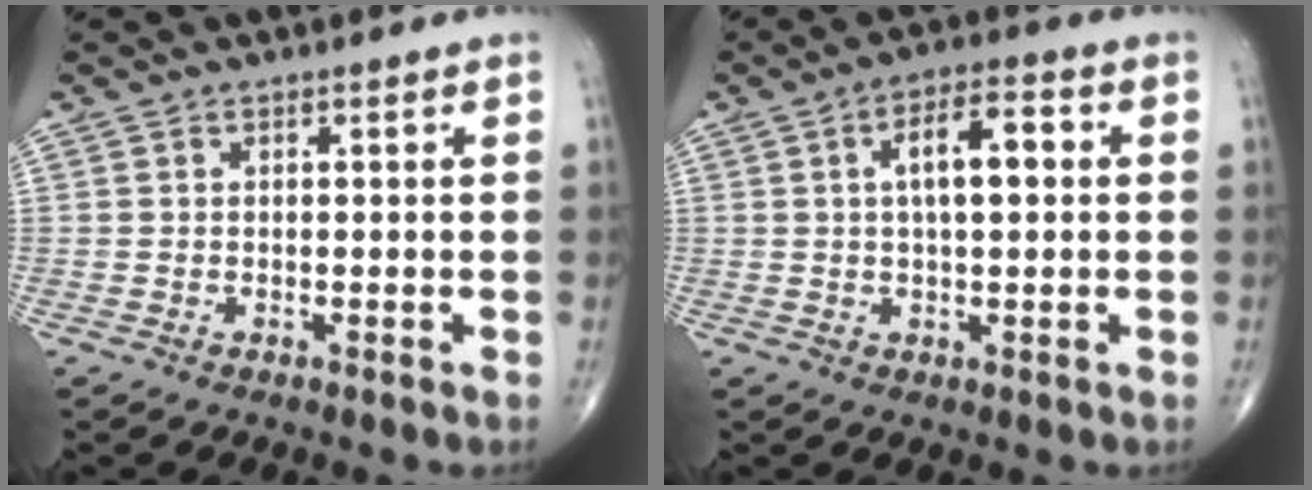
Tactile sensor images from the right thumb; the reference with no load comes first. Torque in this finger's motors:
{"motor_torque": [0.08, 1.63, 0.82, -0.05, 0.08]}